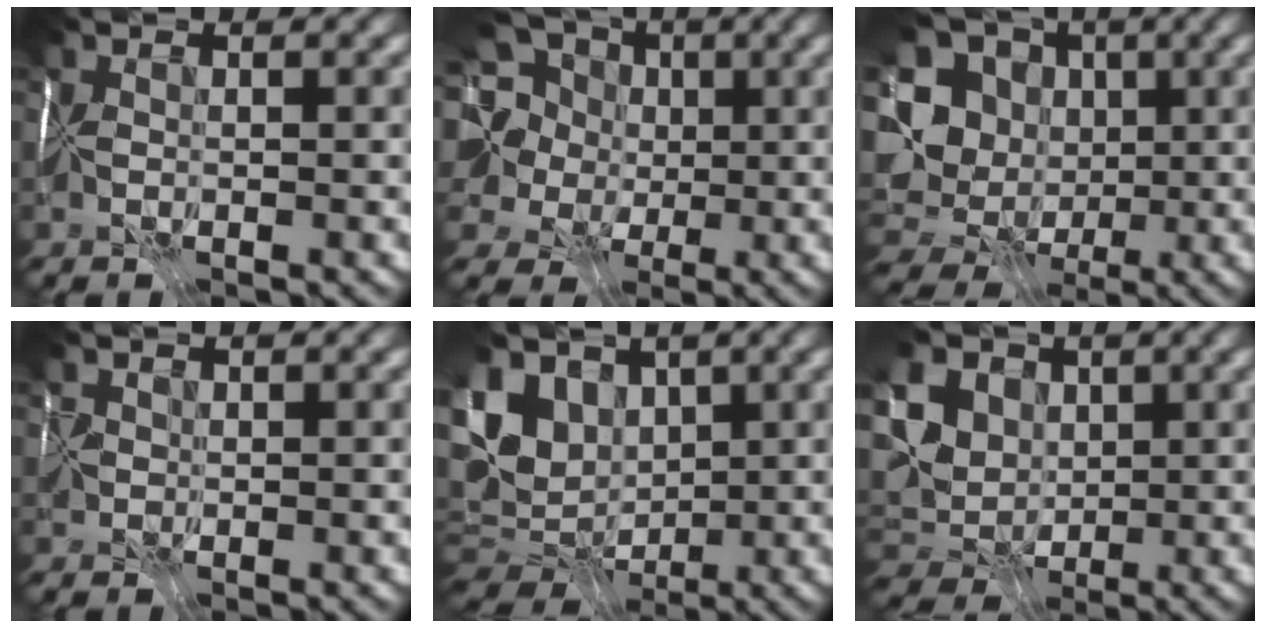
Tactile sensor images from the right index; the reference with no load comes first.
{"total": 12.2, "force": [3.6, 10.0, 6.0], "torque": [-0.131, 0.021, 0.033]}
{"total": 11.8, "force": [-0.7, 10.3, 5.9], "torque": [-0.124, -0.012, -0.002]}
{"total": 0.7, "force": [0.0, 0.7, 0.1], "torque": [0.007, 0.000, 0.000]}
{"total": 10.9, "force": [2.4, 7.7, 7.4], "torque": [-0.134, 0.014, 0.054]}
{"total": 12.2, "force": [3.4, 9.9, 6.3], "torque": [-0.136, 0.012, 0.054]}